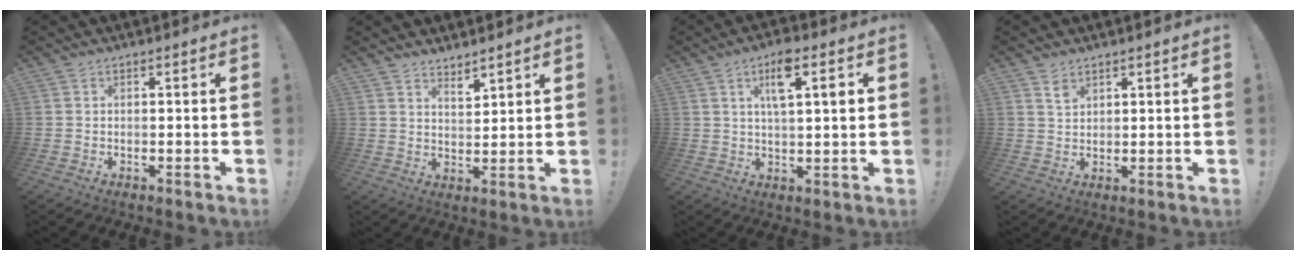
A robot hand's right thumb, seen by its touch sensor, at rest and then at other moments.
{"total": 4.4, "force": [4.0, 1.3, 1.4], "torque": [-0.011, -0.033, 0.070]}
{"total": 9.0, "force": [3.5, 2.3, 8.0], "torque": [-0.124, 0.002, 0.050]}
{"total": 2.7, "force": [2.0, 1.4, 1.1], "torque": [-0.004, -0.016, 0.034]}